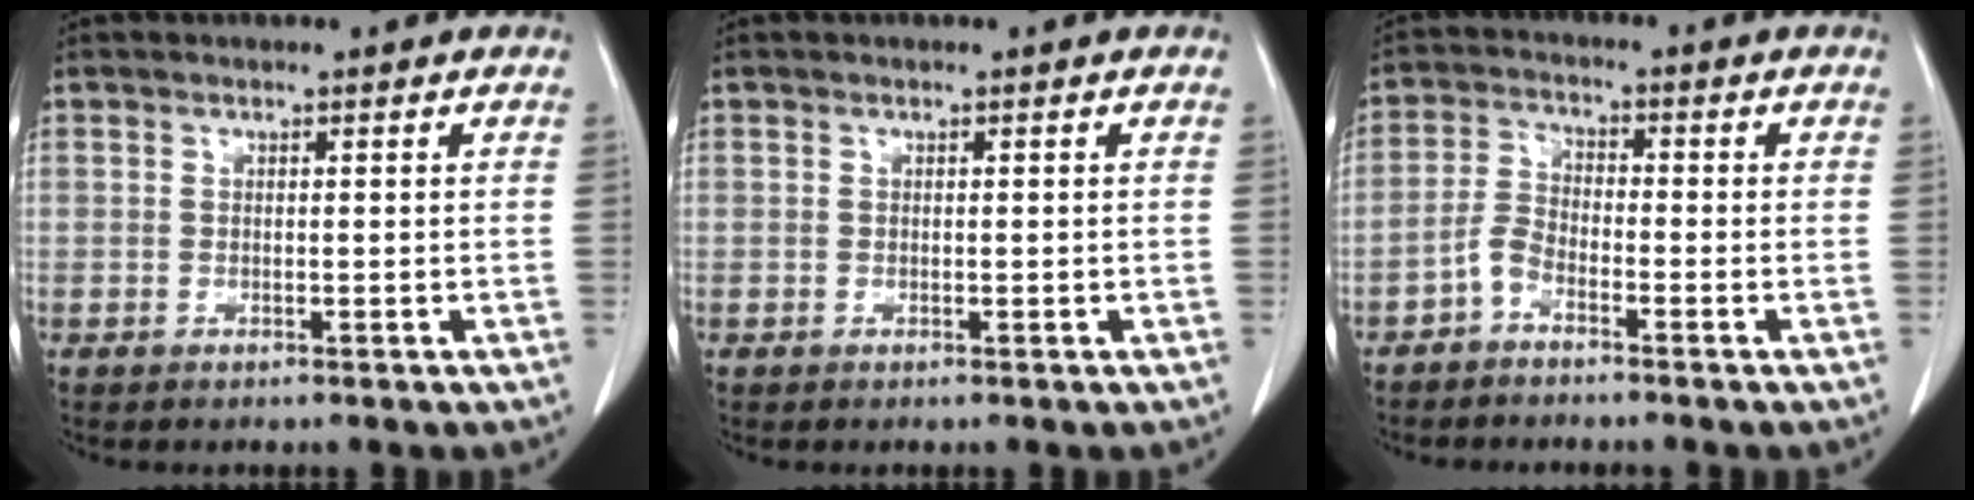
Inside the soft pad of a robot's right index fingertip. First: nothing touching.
{"total": 0.0}
{"total": 3.2, "force": [-2.4, 1.2, 1.7], "torque": [-0.040, 0.005, -0.054]}